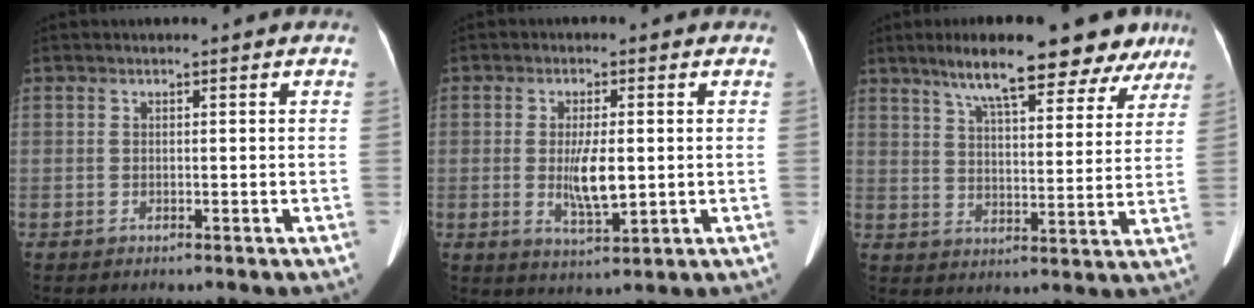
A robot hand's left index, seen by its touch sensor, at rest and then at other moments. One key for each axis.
{"total": 5.5, "fx": -0.7, "fy": 1.4, "fz": 5.3, "tx": -0.098, "ty": -0.029, "tz": -0.010}
{"total": 17.1, "fx": 12.9, "fy": 4.6, "fz": 10.1, "tx": -0.133, "ty": 0.008, "tz": 0.174}